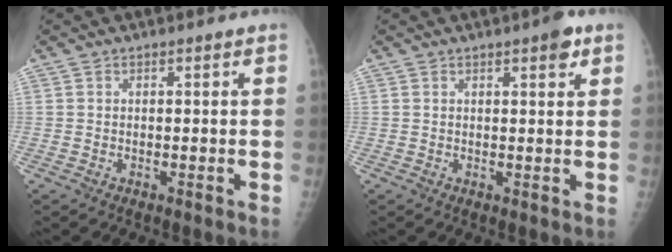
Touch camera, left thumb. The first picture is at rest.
{"total": 3.1, "force": [1.8, 0.8, 2.3], "torque": [-0.025, -0.006, 0.020]}